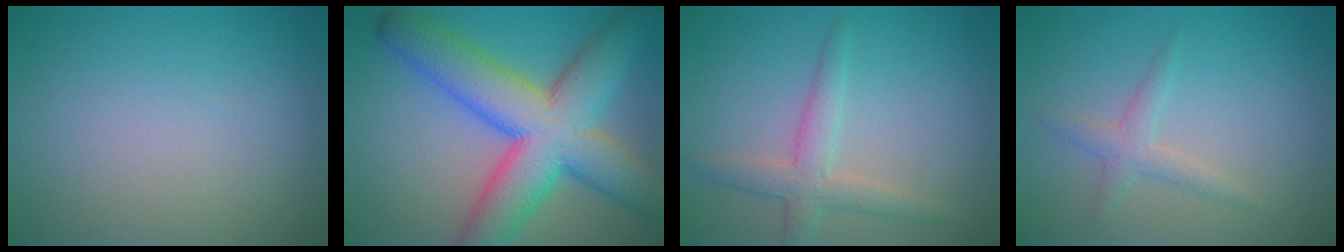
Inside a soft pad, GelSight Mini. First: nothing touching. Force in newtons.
{"total": 11.7, "press": 11.6, "slide": 0.3}
{"total": 3.1, "press": 3.1, "slide": 0.1}
{"total": 1.8, "press": 1.8, "slide": 0.1}